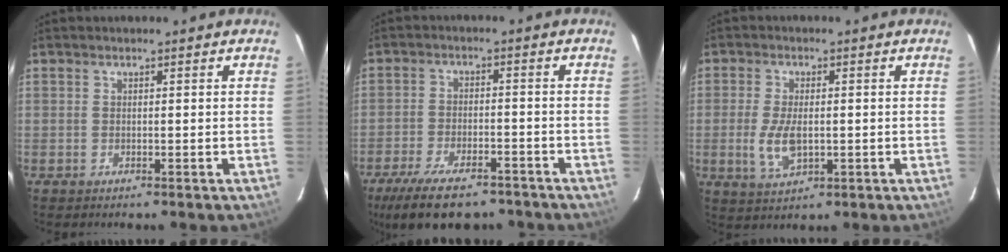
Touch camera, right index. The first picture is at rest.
{"total": 15.8, "force": [-11.8, 6.1, 8.5], "torque": [-0.184, -0.027, -0.183]}
{"total": 6.8, "force": [-1.0, 3.4, 5.9], "torque": [-0.124, -0.009, -0.015]}